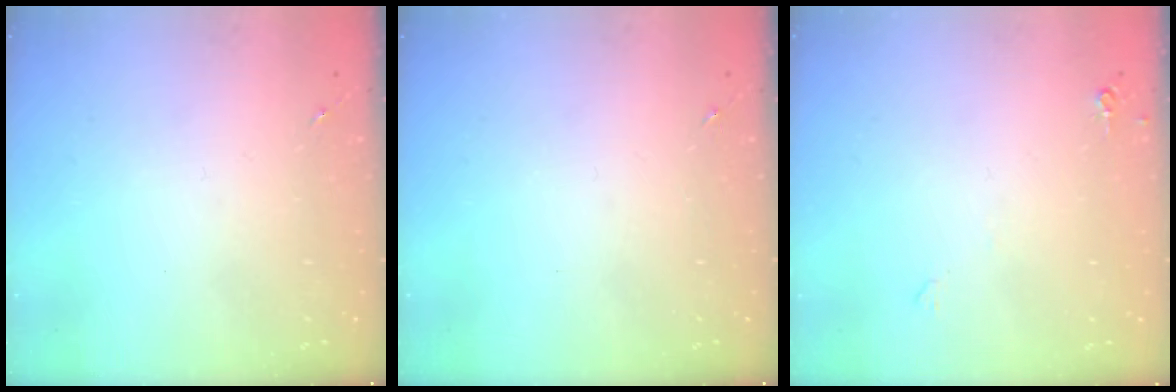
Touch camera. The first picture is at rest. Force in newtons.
{"total": 0.0}
{"total": 3.8, "press": 3.8, "slide": 0.6}